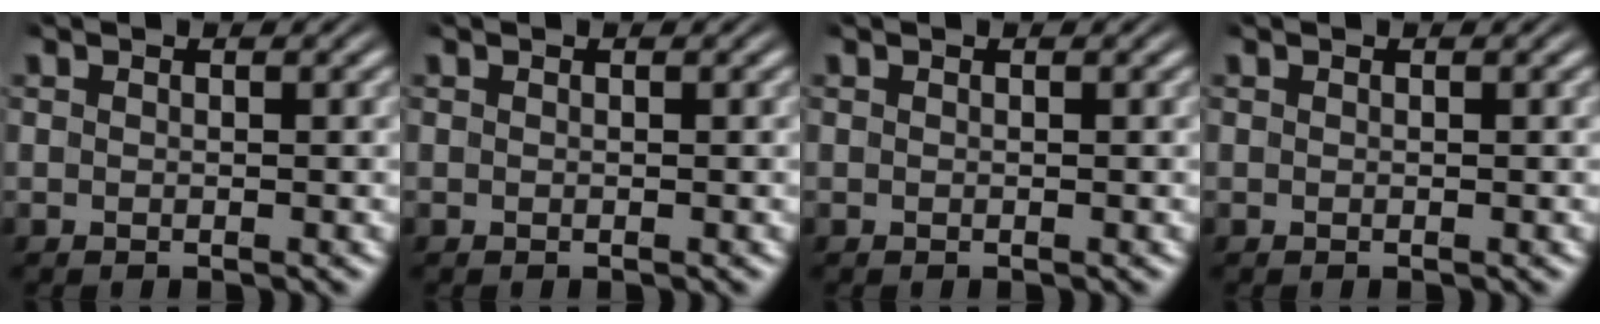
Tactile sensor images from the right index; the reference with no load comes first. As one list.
[{"total": 0.0}, {"total": 0.0}, {"total": 0.0}]